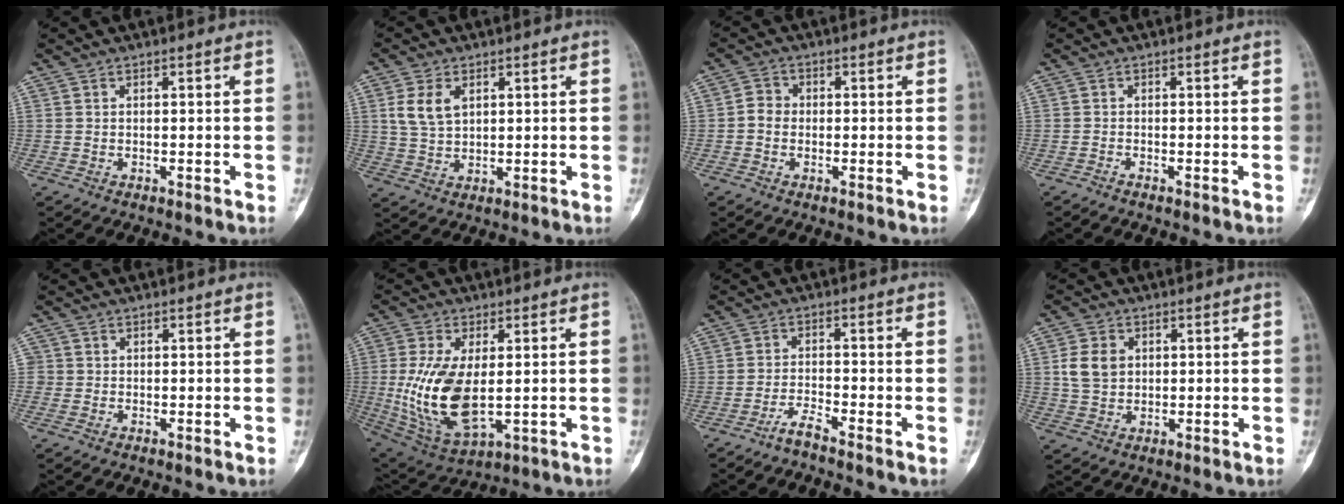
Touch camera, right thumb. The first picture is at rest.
{"total": 6.1, "force": [2.1, 3.8, 4.2], "torque": [-0.077, -0.002, 0.048]}
{"total": 2.9, "force": [-0.5, 2.5, 1.2], "torque": [-0.009, 0.009, -0.017]}
{"total": 0.5, "force": [-0.5, -0.1, 0.2], "torque": [-0.008, -0.001, -0.013]}
{"total": 1.2, "force": [-0.1, 1.2, 0.1], "torque": [0.008, 0.005, -0.004]}
{"total": 15.3, "force": [-0.2, 7.7, 13.2], "torque": [-0.266, -0.013, 0.016]}
{"total": 2.8, "force": [-2.5, -0.3, 1.2], "torque": [-0.033, 0.008, -0.054]}
{"total": 6.0, "force": [1.2, 4.7, 3.5], "torque": [-0.058, 0.000, 0.023]}